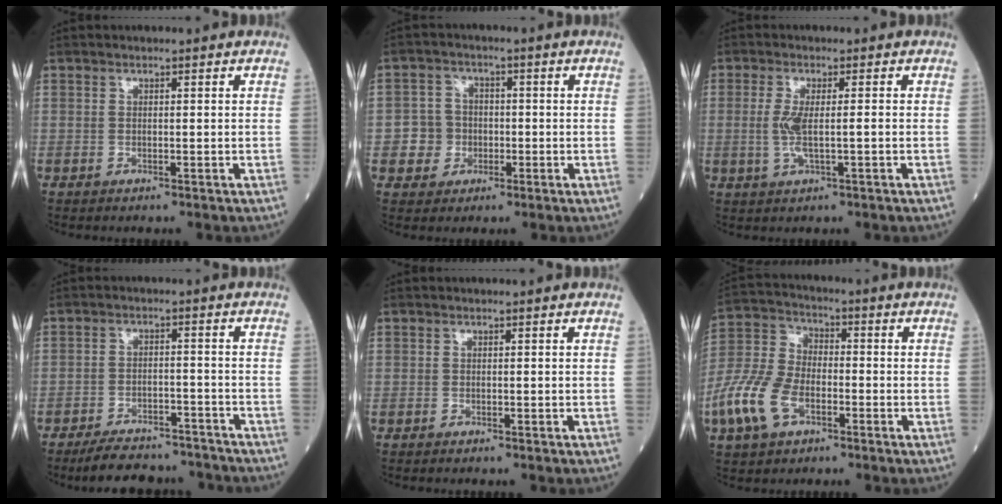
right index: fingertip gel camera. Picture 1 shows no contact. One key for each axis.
{"total": 4.7, "fx": -1.1, "fy": 4.5, "fz": 0.9, "tx": -0.016, "ty": 0.013, "tz": -0.016}
{"total": 4.2, "fx": -0.5, "fy": 0.8, "fz": 4.1, "tx": -0.087, "ty": -0.005, "tz": -0.010}
{"total": 11.1, "fx": -10.3, "fy": 2.8, "fz": 3.0, "tx": -0.041, "ty": 0.009, "tz": -0.145}
{"total": 0.0}
{"total": 11.6, "fx": -4.7, "fy": 6.7, "fz": 8.3, "tx": -0.210, "ty": 0.009, "tz": -0.093}